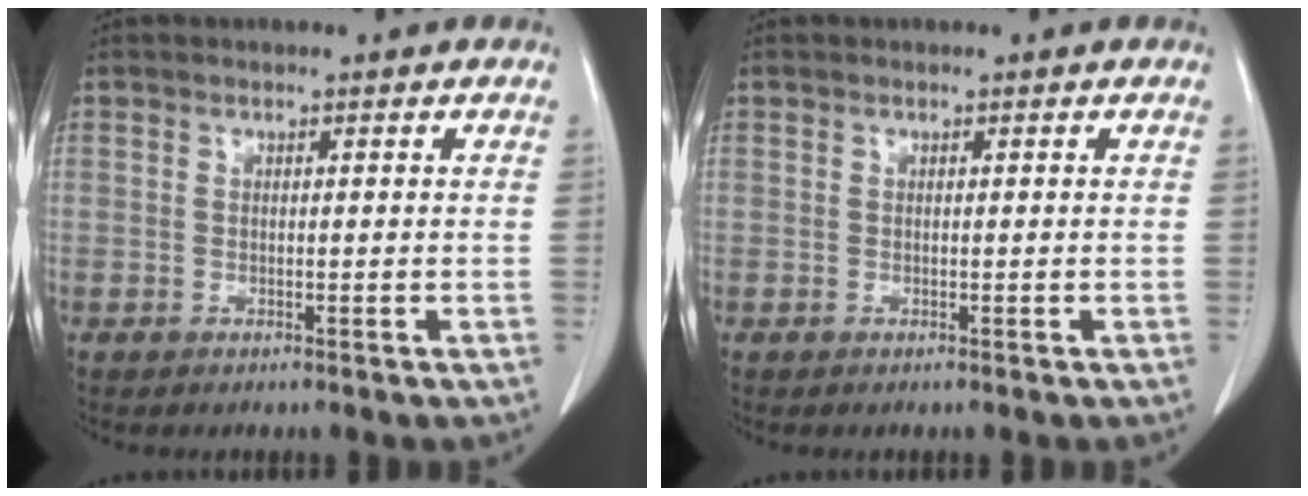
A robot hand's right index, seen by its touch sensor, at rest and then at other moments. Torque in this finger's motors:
{"motor_torque": [0.00, 0.00, 0.06, 0.00]}